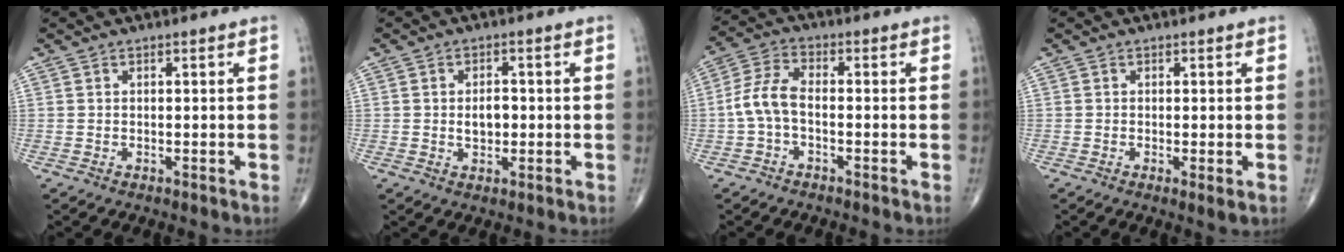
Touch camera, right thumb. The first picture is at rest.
{"total": 3.6, "force": [-0.2, 2.3, 2.8], "torque": [-0.037, 0.003, -0.003]}
{"total": 6.3, "force": [-1.4, 3.2, 5.3], "torque": [-0.119, 0.022, -0.036]}
{"total": 1.5, "force": [-0.1, 0.1, 1.5], "torque": [-0.033, -0.009, -0.004]}